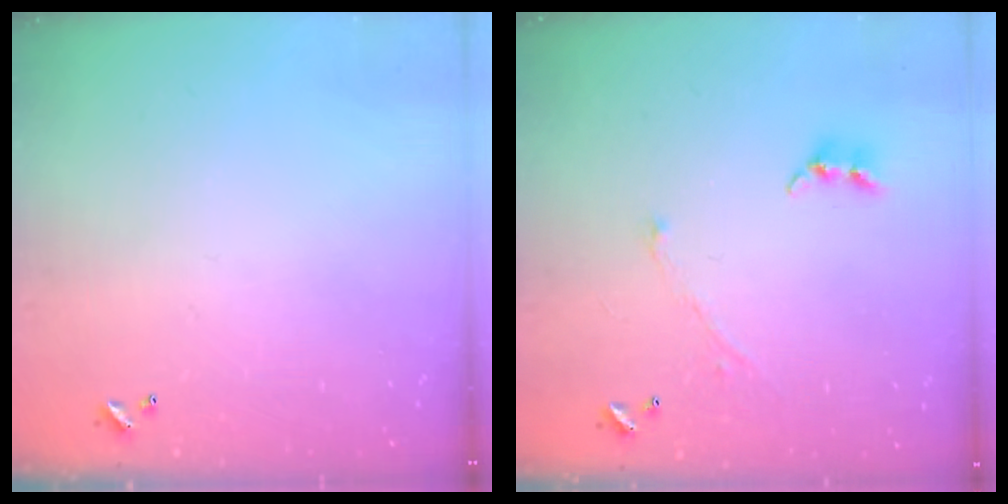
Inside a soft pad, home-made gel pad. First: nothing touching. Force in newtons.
{"total": 2.9, "press": 2.9, "slide": 0.4}